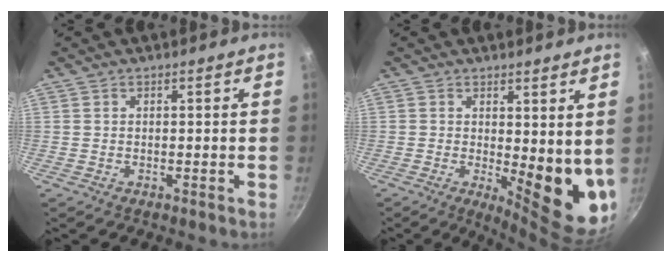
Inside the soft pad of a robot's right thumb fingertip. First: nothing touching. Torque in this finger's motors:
{"motor_torque": [1.05, 3.12, 1.61, 0.15, 0.30]}